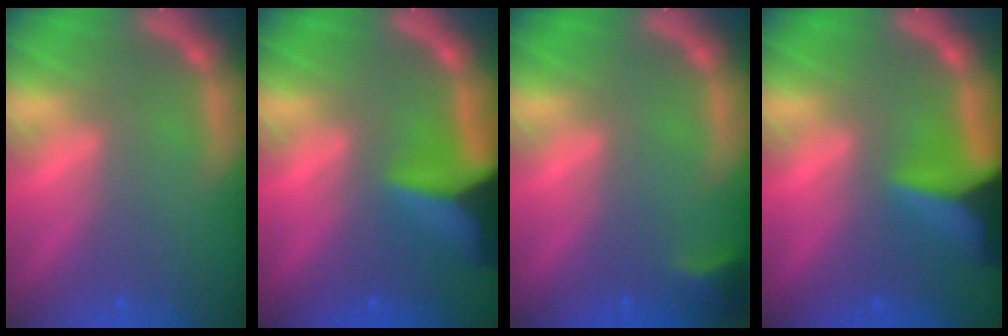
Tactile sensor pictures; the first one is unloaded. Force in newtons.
{"total": 8.9}
{"total": 1.9}
{"total": 8.9}